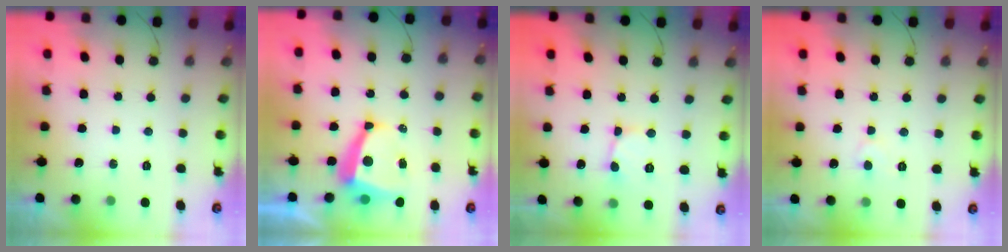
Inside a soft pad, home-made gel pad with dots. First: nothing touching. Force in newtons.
{"total": 8.0, "press": 8.0, "slide": 1.0}
{"total": 2.1, "press": 2.1, "slide": 0.2}
{"total": 4.2, "press": 4.2, "slide": 0.5}